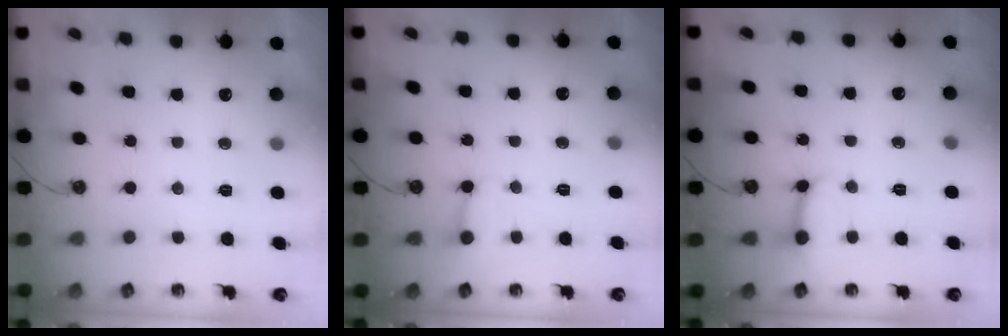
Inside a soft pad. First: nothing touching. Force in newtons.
{"total": 5.0, "press": 5.0, "slide": 0.6}
{"total": 7.9, "press": 7.9, "slide": 0.8}